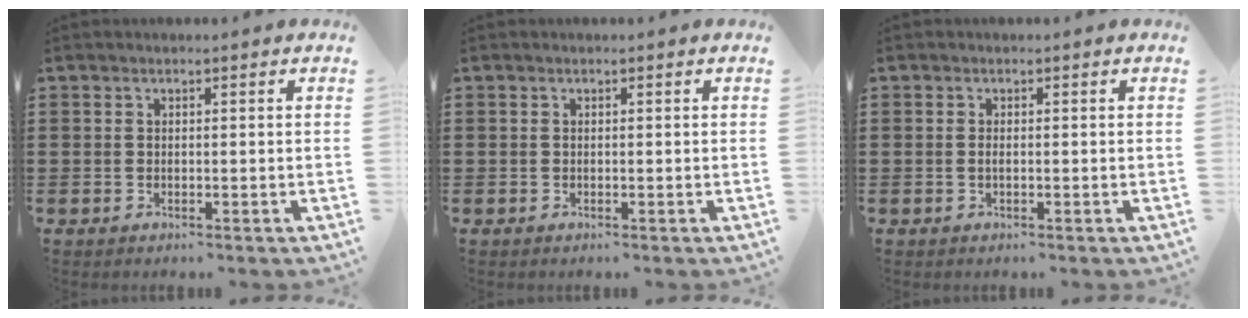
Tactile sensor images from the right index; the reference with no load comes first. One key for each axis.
{"total": 0.0}
{"total": 0.5, "fx": -0.1, "fy": 0.1, "fz": 0.5, "tx": -0.010, "ty": -0.002, "tz": 0.000}